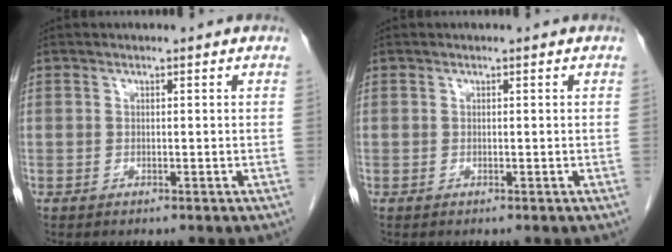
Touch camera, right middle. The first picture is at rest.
{"total": 0.0}